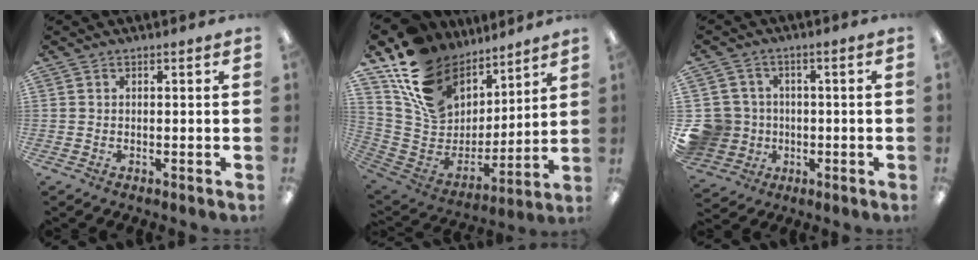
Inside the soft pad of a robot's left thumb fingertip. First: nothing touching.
{"total": 18.4, "force": [11.3, 12.4, 7.5], "torque": [-0.150, -0.065, 0.217]}
{"total": 9.9, "force": [-1.2, 9.5, 2.4], "torque": [-0.089, 0.020, -0.014]}